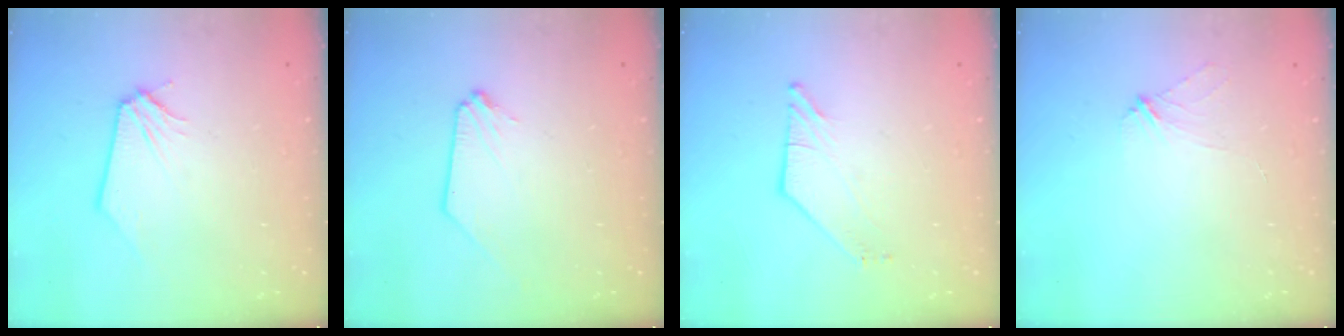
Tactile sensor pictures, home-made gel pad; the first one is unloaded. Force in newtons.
{"total": 0.0}
{"total": 3.4, "press": 3.4, "slide": 0.3}
{"total": 2.4, "press": 2.4, "slide": 0.5}